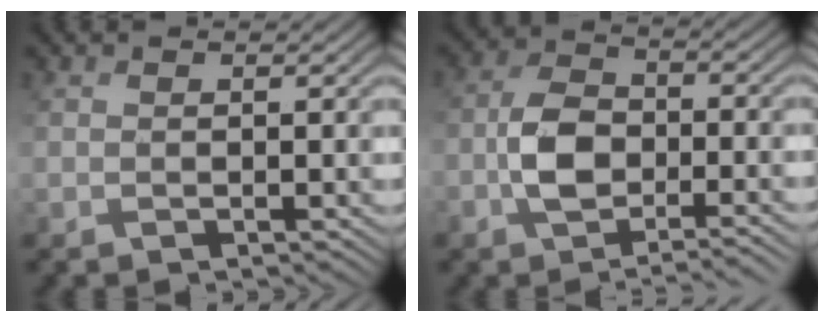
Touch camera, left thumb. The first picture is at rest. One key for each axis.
{"total": 7.0, "fx": -3.3, "fy": 3.5, "fz": 5.1, "tx": -0.094, "ty": 0.005, "tz": -0.074}